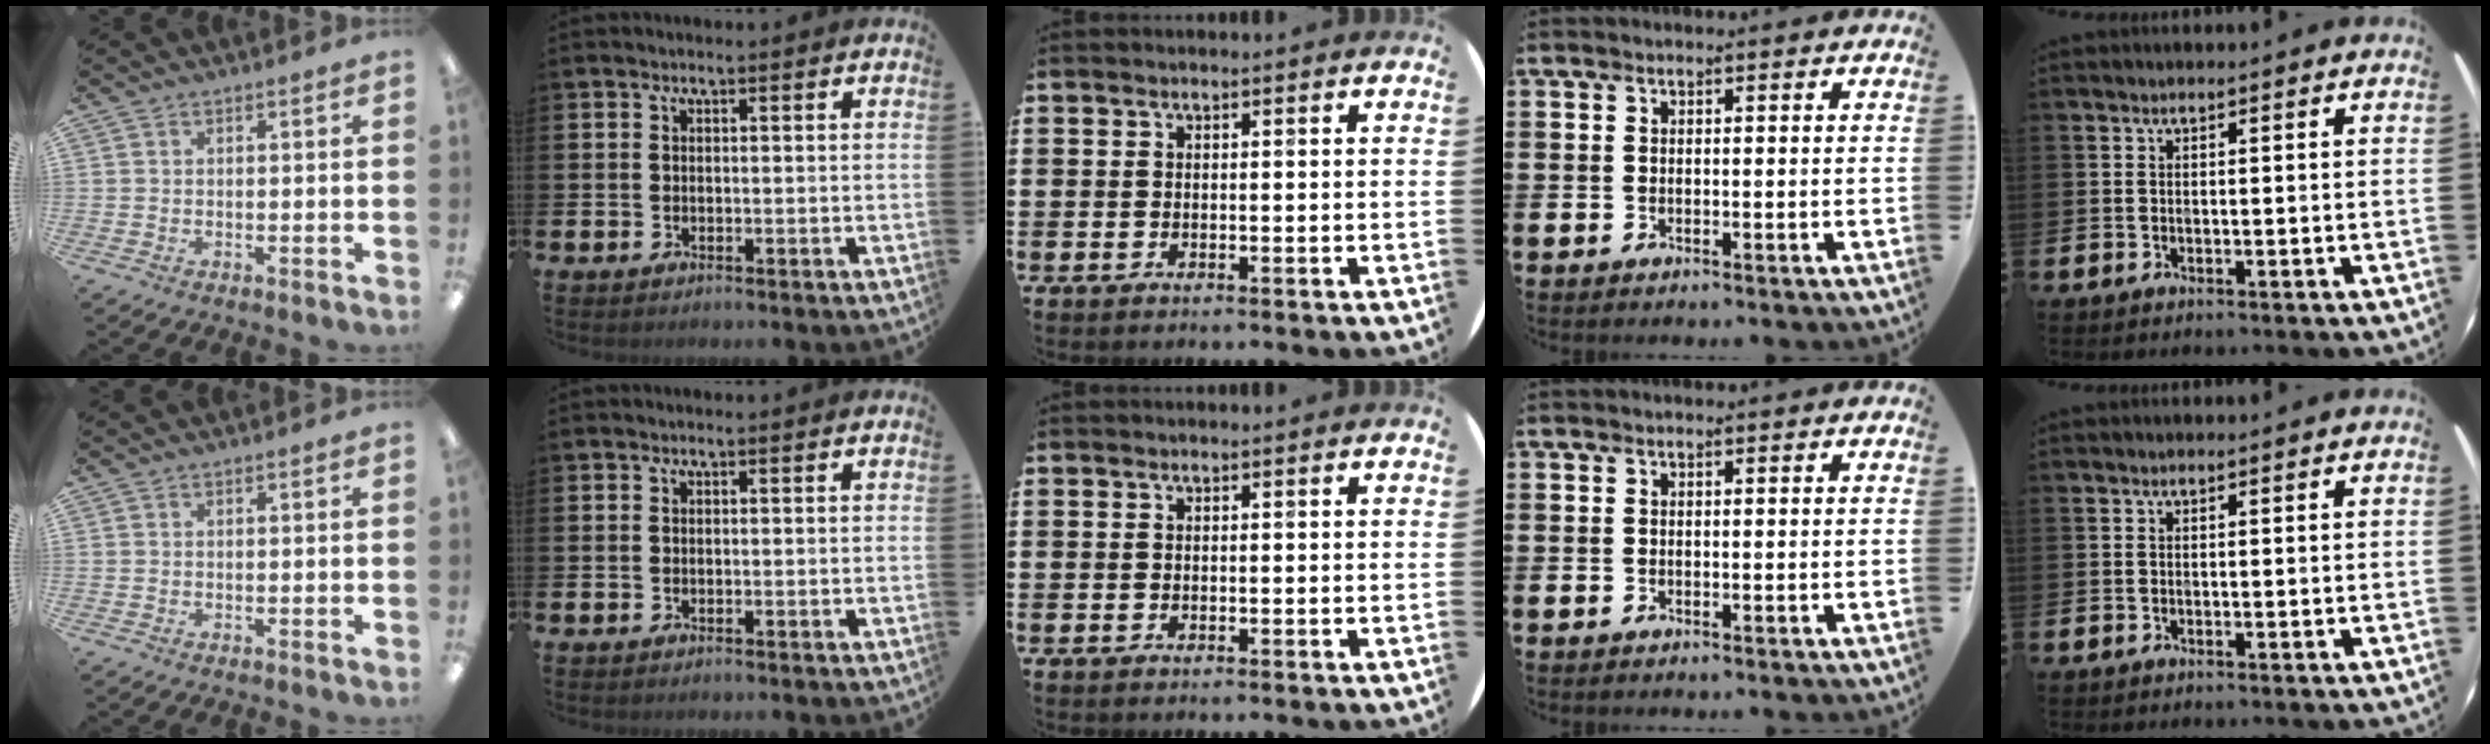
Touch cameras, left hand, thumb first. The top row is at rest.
{}